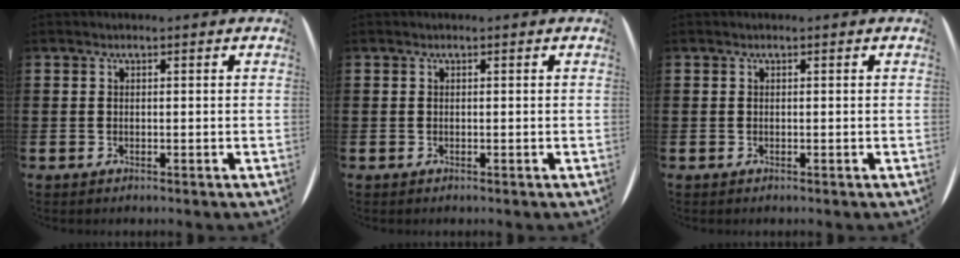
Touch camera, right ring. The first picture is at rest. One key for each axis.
{"total": 0.0}
{"total": 0.0}